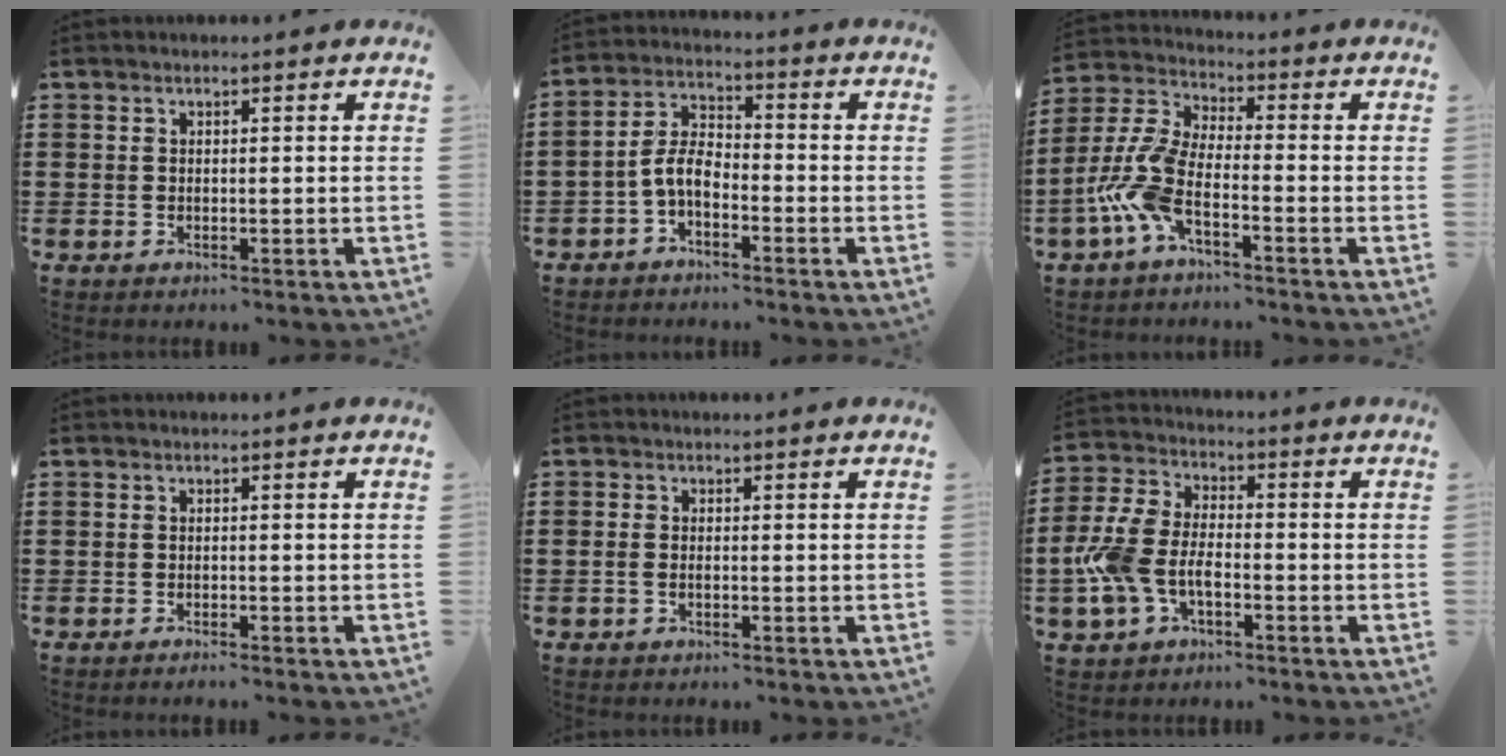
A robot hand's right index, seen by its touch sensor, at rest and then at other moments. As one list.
[{"total": 5.0, "force": [-2.6, 2.3, 3.6], "torque": [-0.096, 0.003, -0.058]}, {"total": 8.5, "force": [-4.3, 2.8, 6.8], "torque": [-0.187, -0.020, -0.092]}, {"total": 0.6, "force": [-0.6, -0.1, 0.1], "torque": [-0.003, -0.003, -0.011]}, {"total": 1.0, "force": [-0.5, 0.4, 0.7], "torque": [-0.016, -0.003, -0.008]}, {"total": 7.7, "force": [-2.5, 4.5, 5.7], "torque": [-0.157, -0.002, -0.058]}]